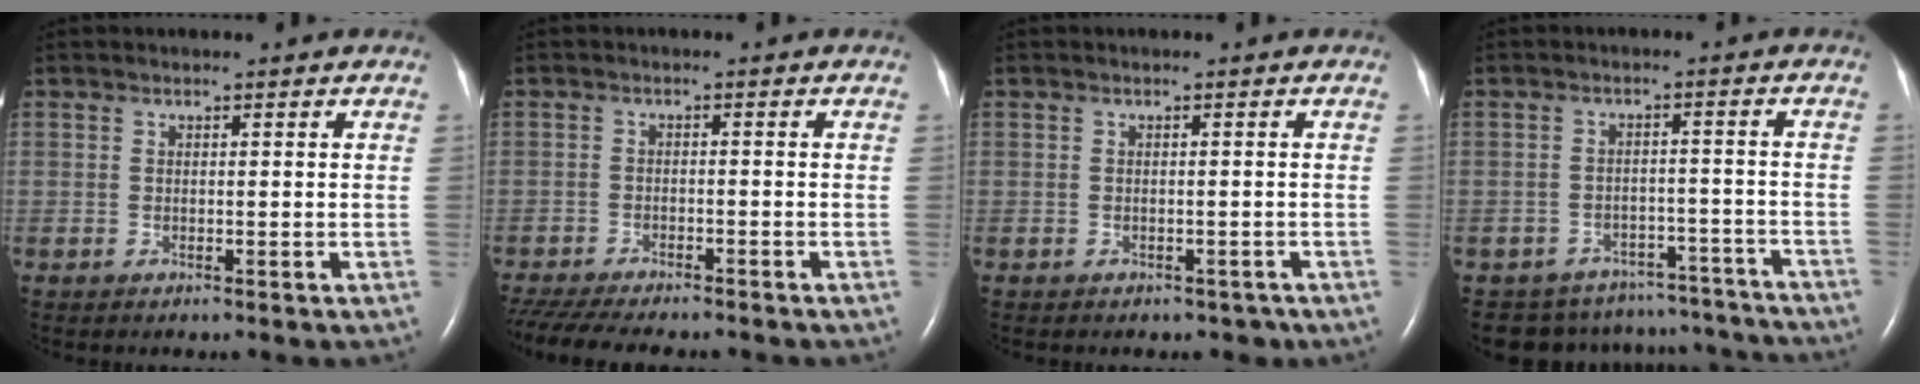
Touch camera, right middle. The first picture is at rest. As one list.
[{"total": 13.2, "force": [-11.4, 2.8, 6.0], "torque": [-0.119, -0.017, -0.165]}, {"total": 2.5, "force": [-1.9, 1.6, 0.3], "torque": [0.000, 0.006, -0.025]}, {"total": 14.7, "force": [-13.7, 5.0, 1.1], "torque": [-0.013, 0.030, -0.156]}]